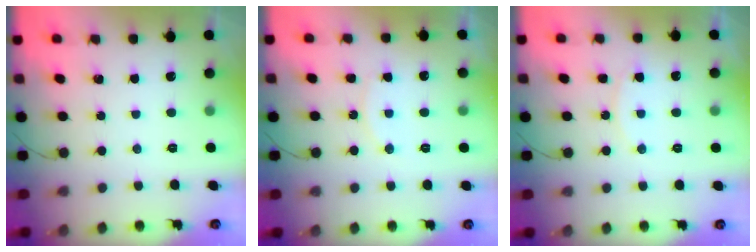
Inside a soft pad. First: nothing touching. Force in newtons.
{"total": 7.7, "press": 7.7, "slide": 0.4}
{"total": 7.2, "press": 7.2, "slide": 0.4}